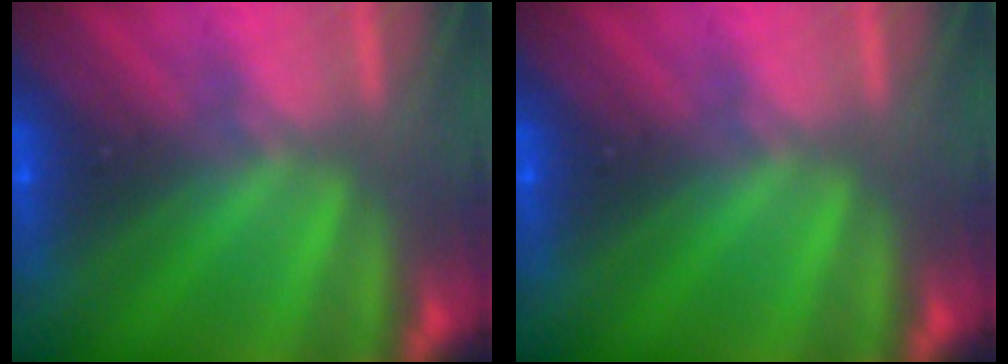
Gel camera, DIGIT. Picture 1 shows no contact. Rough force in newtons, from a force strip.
{"total": 0.0}